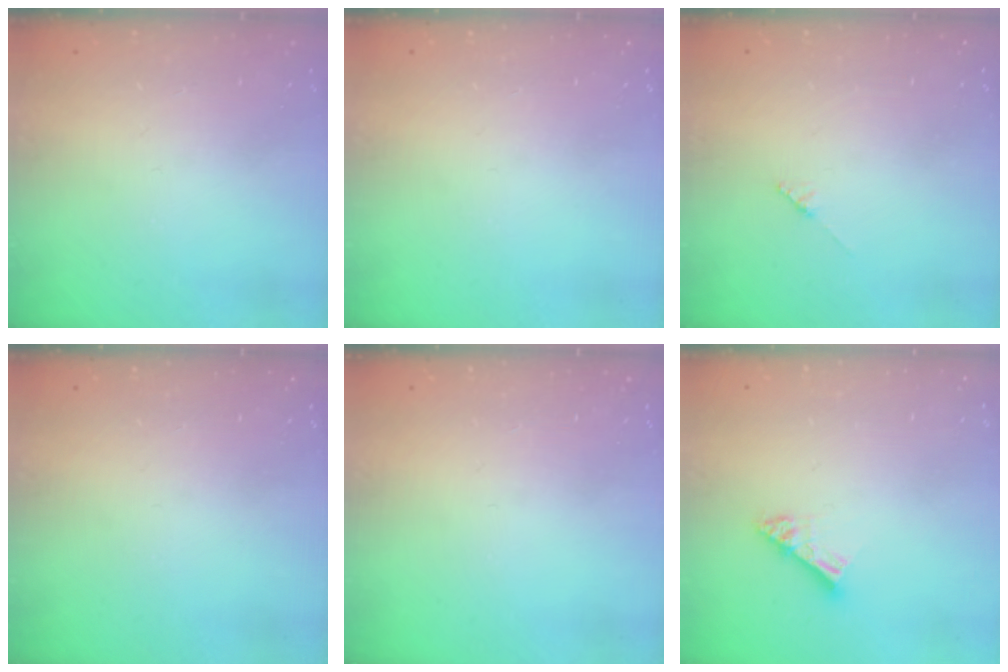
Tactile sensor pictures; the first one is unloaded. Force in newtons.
{"total": 0.0}
{"total": 1.8, "press": 1.7, "slide": 0.3}
{"total": 0.0}
{"total": 0.0}
{"total": 7.2, "press": 7.2, "slide": 0.5}